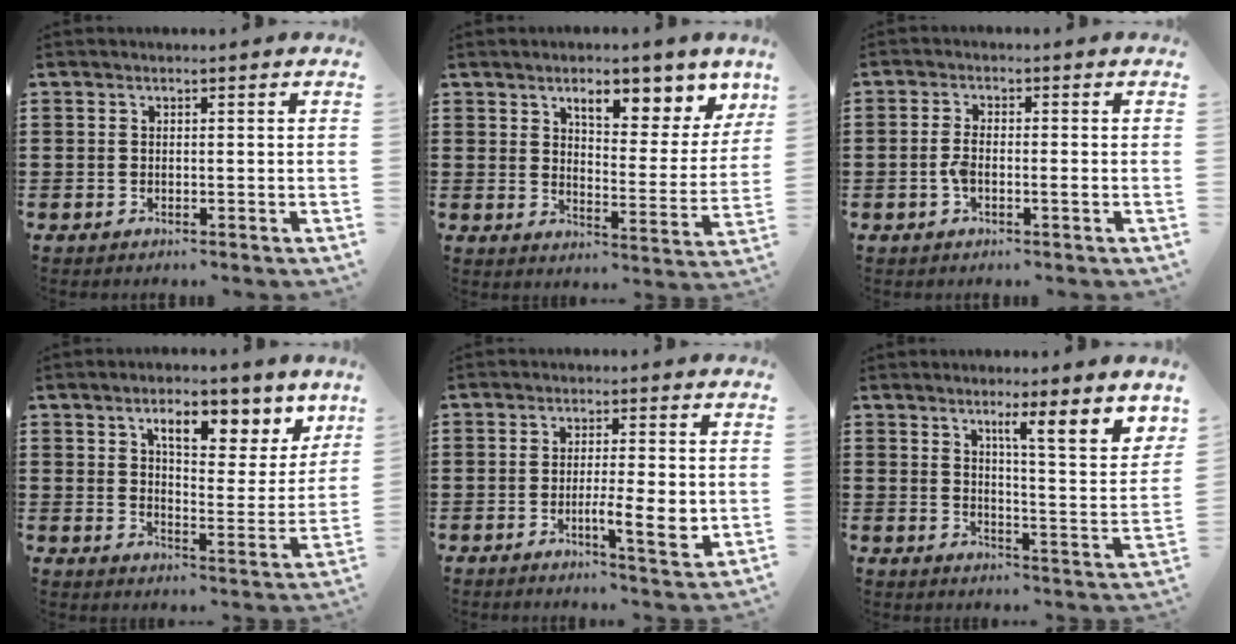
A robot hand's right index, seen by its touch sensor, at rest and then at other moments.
{"total": 7.5, "force": [5.5, 2.5, 4.5], "torque": [-0.070, -0.025, 0.087]}
{"total": 2.8, "force": [-0.9, 0.8, 2.5], "torque": [-0.059, -0.004, -0.022]}
{"total": 8.4, "force": [5.6, 2.9, 5.5], "torque": [-0.087, -0.020, 0.090]}
{"total": 6.7, "force": [-1.4, 1.2, 6.4], "torque": [-0.112, -0.009, -0.022]}
{"total": 5.8, "force": [3.8, -0.4, 4.3], "torque": [-0.064, -0.039, 0.052]}